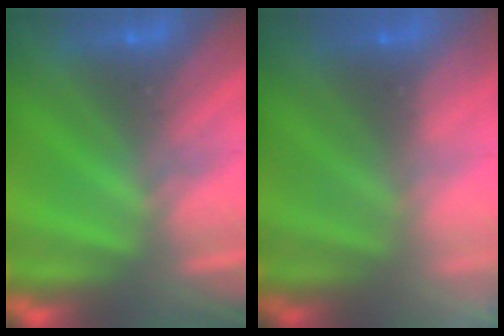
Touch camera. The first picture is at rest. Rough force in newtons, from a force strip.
{"total": 9.0}